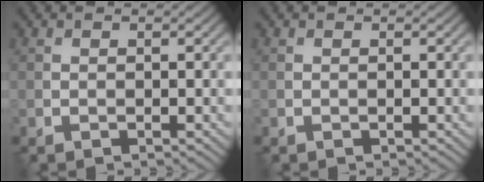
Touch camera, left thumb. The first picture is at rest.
{"total": 0.0}